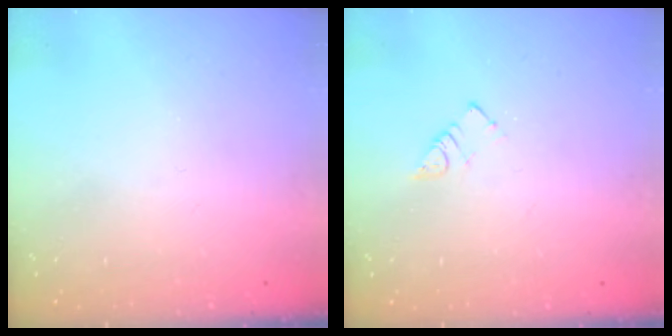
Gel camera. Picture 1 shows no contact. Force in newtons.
{"total": 2.9, "press": 2.9, "slide": 0.2}